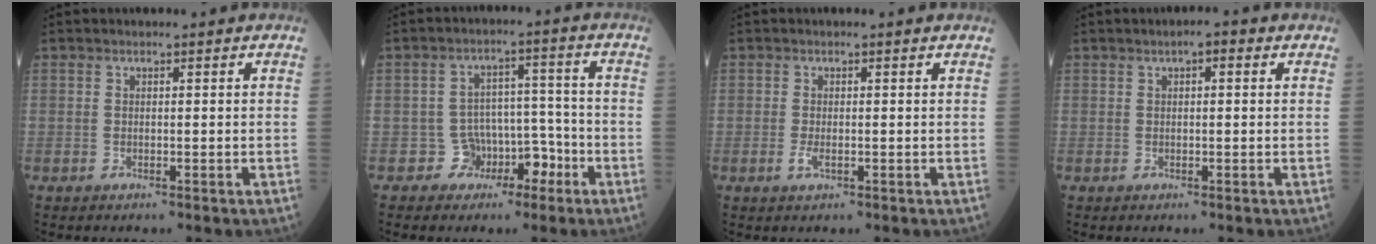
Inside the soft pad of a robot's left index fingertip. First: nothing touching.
{"total": 5.4, "force": [-3.0, 4.4, 0.6], "torque": [0.010, 0.026, -0.040]}
{"total": 1.5, "force": [-0.2, 0.4, 1.4], "torque": [-0.030, -0.002, -0.002]}
{"total": 2.1, "force": [1.0, 0.8, 1.7], "torque": [-0.025, 0.012, 0.011]}